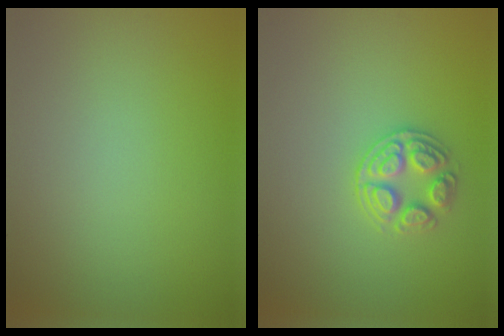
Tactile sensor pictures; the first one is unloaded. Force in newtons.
{"total": 2.6, "press": 2.6, "slide": 0.6}